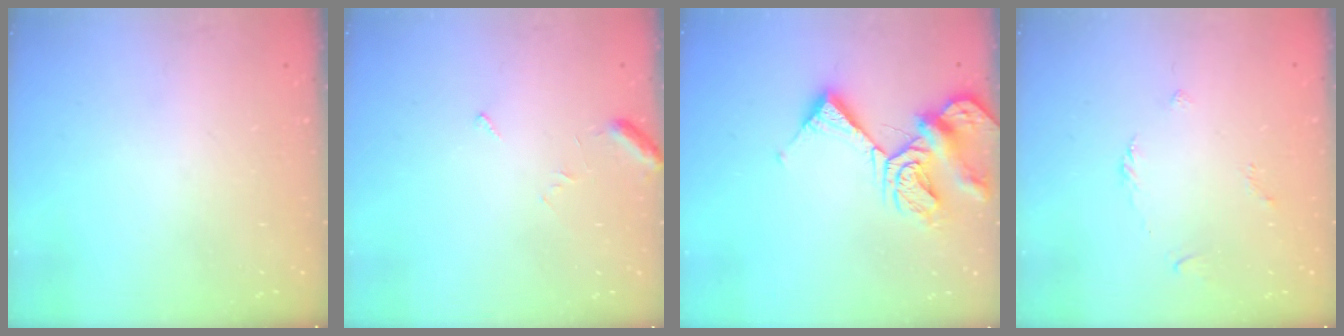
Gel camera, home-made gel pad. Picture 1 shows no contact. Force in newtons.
{"total": 5.1, "press": 5.1, "slide": 0.5}
{"total": 11.0, "press": 10.9, "slide": 1.3}
{"total": 2.8, "press": 2.7, "slide": 0.7}